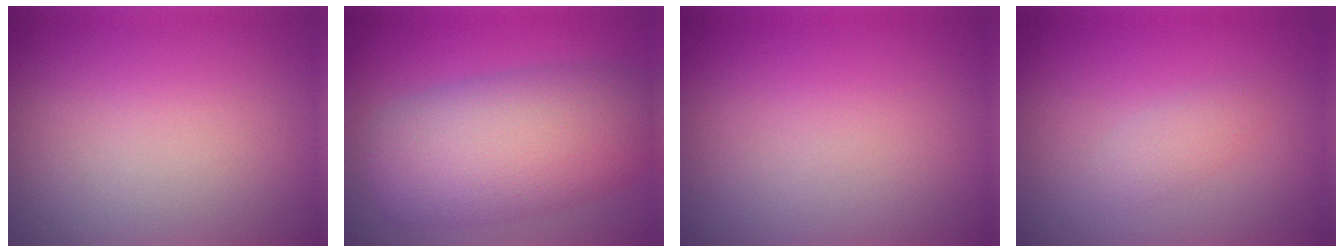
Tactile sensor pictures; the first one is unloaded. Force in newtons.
{"total": 9.1, "press": 9.0, "slide": 0.4}
{"total": 0.0}
{"total": 1.4, "press": 1.4, "slide": 0.0}